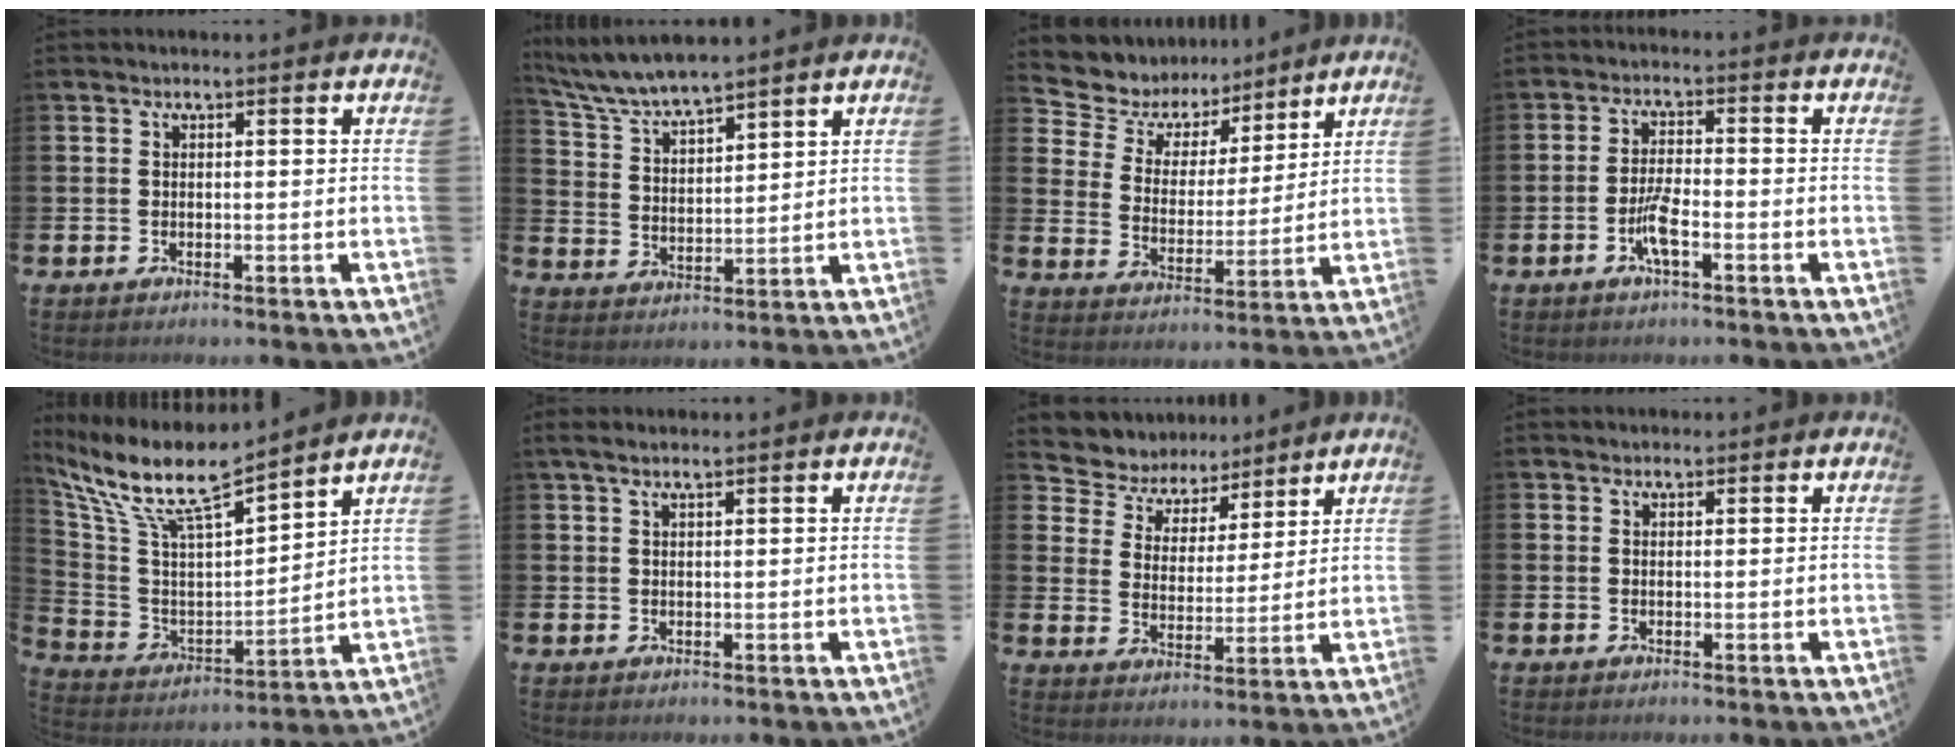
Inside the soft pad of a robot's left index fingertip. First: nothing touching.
{"total": 6.3, "force": [6.2, 0.6, 1.4], "torque": [-0.058, -0.030, 0.112]}
{"total": 7.0, "force": [5.9, 3.8, 0.4], "torque": [-0.053, -0.045, 0.104]}
{"total": 4.1, "force": [-1.7, 1.0, 3.6], "torque": [-0.083, 0.003, -0.033]}
{"total": 10.2, "force": [8.5, 1.9, 5.3], "torque": [-0.145, -0.059, 0.143]}
{"total": 1.7, "force": [1.3, 0.3, 1.0], "torque": [-0.020, 0.003, 0.023]}
{"total": 6.0, "force": [5.2, 2.8, -0.3], "torque": [-0.038, -0.038, 0.092]}
{"total": 0.9, "force": [0.8, 0.4, 0.0], "torque": [0.007, 0.002, 0.014]}